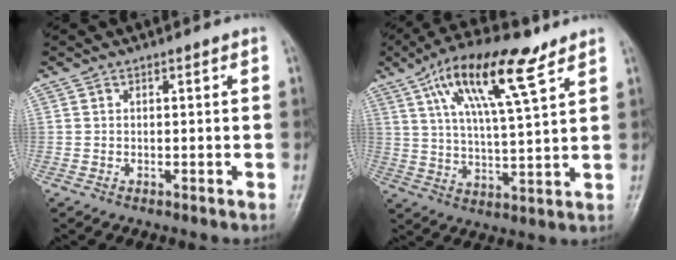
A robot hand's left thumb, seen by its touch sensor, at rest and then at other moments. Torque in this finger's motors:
{"motor_torque": [0.68, 0.67, 1.76, -1.02, 0.43]}